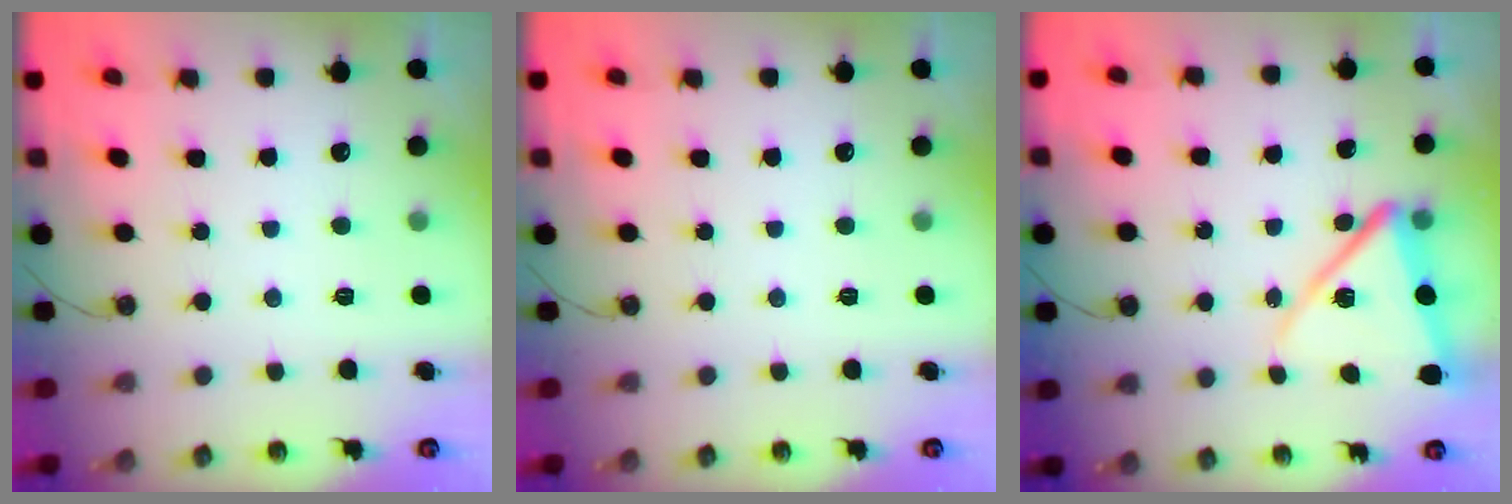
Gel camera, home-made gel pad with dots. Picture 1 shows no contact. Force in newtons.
{"total": 0.0}
{"total": 12.7, "press": 12.6, "slide": 1.5}